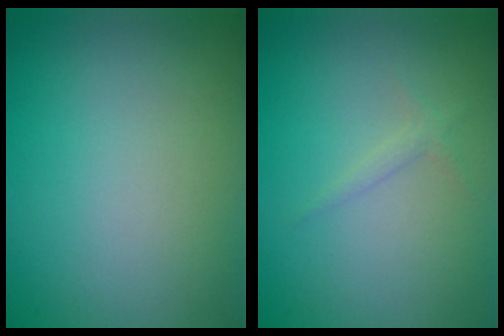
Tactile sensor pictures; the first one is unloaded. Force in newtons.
{"total": 0.8, "press": 0.8, "slide": 0.1}